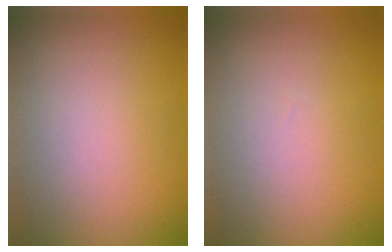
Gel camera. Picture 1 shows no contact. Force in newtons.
{"total": 0.0}